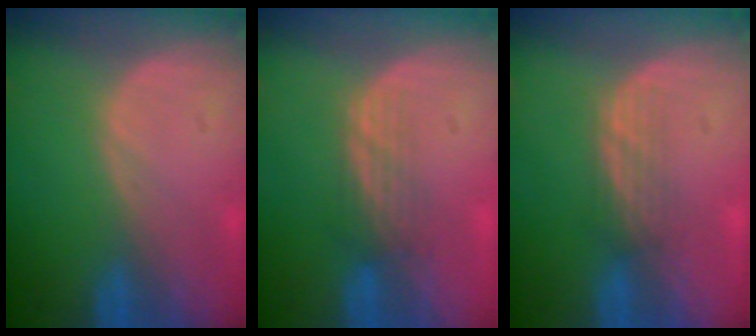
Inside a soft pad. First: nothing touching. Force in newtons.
{"total": 2.9, "press": 2.6, "slide": 1.3}
{"total": 2.3, "press": 2.2, "slide": 0.3}